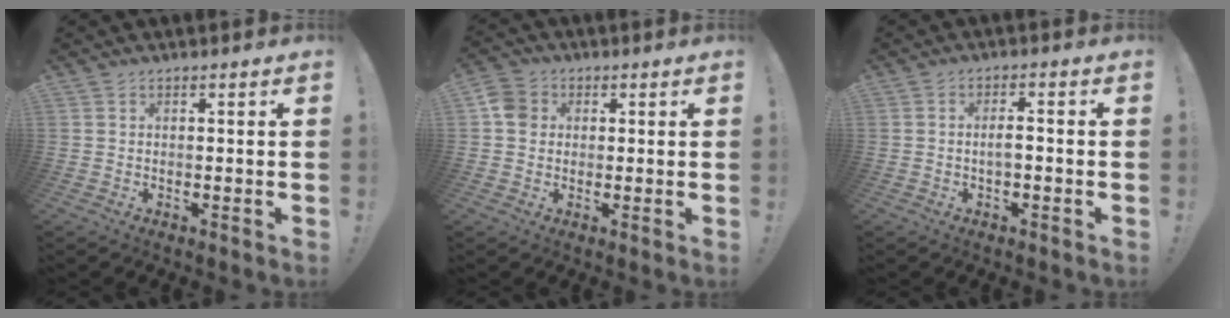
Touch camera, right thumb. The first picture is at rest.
{"total": 6.4, "force": [1.0, 5.5, 3.0], "torque": [-0.048, 0.010, 0.020]}
{"total": 3.1, "force": [-0.9, 0.8, 2.9], "torque": [-0.053, 0.009, -0.018]}